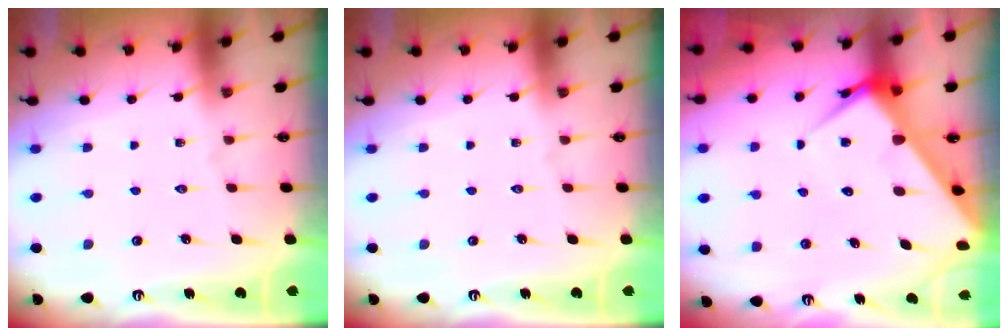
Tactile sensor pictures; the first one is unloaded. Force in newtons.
{"total": 0.0}
{"total": 6.3, "press": 6.3, "slide": 0.5}